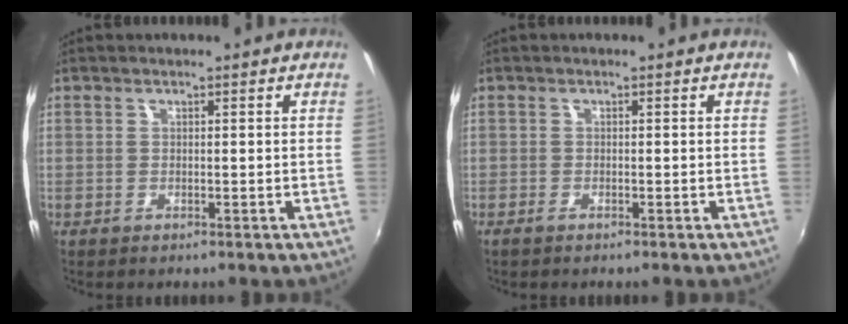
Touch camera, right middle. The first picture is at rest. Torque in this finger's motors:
{"motor_torque": [-0.75, -0.01, 0.00, -0.02]}